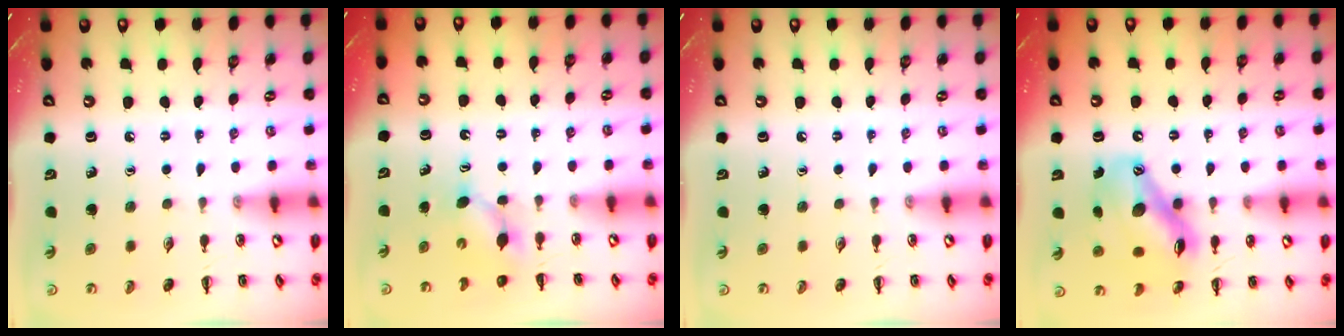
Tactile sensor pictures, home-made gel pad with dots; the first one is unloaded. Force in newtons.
{"total": 4.0, "press": 3.8, "slide": 1.1}
{"total": 0.0}
{"total": 13.5, "press": 12.9, "slide": 3.8}